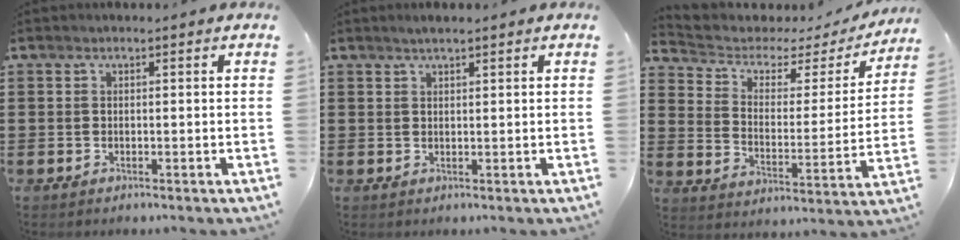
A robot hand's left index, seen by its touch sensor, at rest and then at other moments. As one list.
[{"total": 1.4, "force": [1.2, 0.1, 0.7], "torque": [-0.015, 0.002, 0.021]}, {"total": 3.5, "force": [2.3, 2.0, 1.8], "torque": [-0.055, -0.016, 0.028]}]